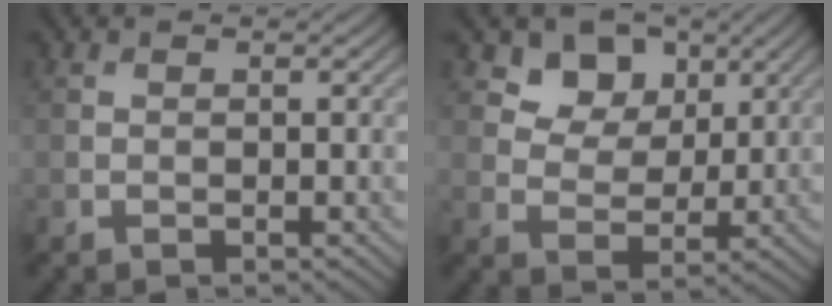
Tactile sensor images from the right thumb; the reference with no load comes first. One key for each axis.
{"total": 6.4, "fx": 3.7, "fy": 4.5, "fz": 2.7, "tx": -0.049, "ty": -0.027, "tz": 0.076}